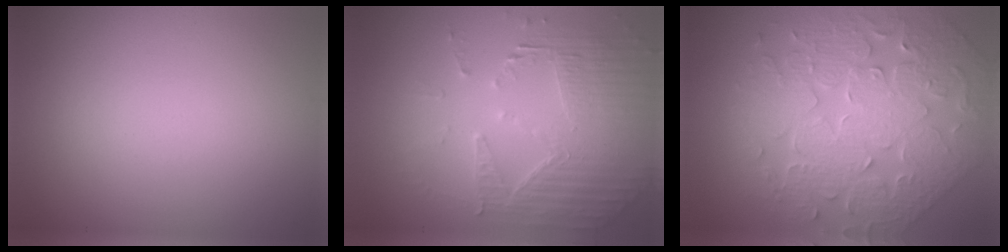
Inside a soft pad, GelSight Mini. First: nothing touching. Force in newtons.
{"total": 5.0, "press": 4.4, "slide": 2.4}
{"total": 9.3, "press": 6.8, "slide": 6.3}